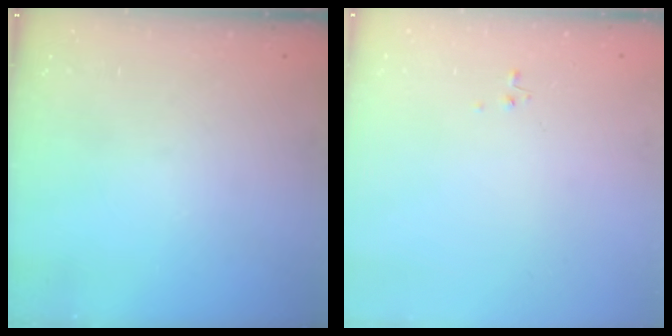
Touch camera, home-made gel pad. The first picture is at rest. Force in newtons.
{"total": 0.9, "press": 0.8, "slide": 0.3}